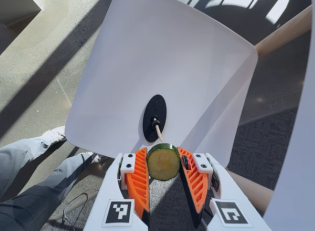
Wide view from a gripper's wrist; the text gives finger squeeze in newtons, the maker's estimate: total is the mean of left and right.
{"total": 9.0, "left": 9.2, "right": 8.9}